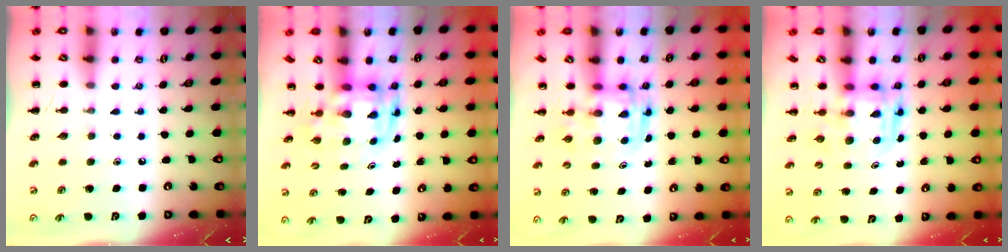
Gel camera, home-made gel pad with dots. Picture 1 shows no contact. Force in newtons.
{"total": 3.1, "press": 3.1, "slide": 0.7}
{"total": 2.9, "press": 2.9, "slide": 0.5}
{"total": 3.8, "press": 3.7, "slide": 0.7}